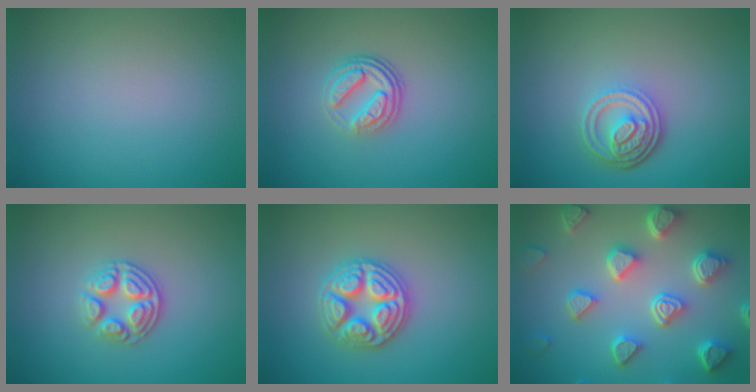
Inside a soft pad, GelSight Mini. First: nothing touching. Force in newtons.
{"total": 3.8, "press": 2.7, "slide": 2.6}
{"total": 4.6, "press": 3.5, "slide": 3.0}
{"total": 3.3, "press": 2.9, "slide": 1.6}
{"total": 4.8, "press": 4.7, "slide": 0.6}
{"total": 7.1, "press": 5.6, "slide": 4.4}